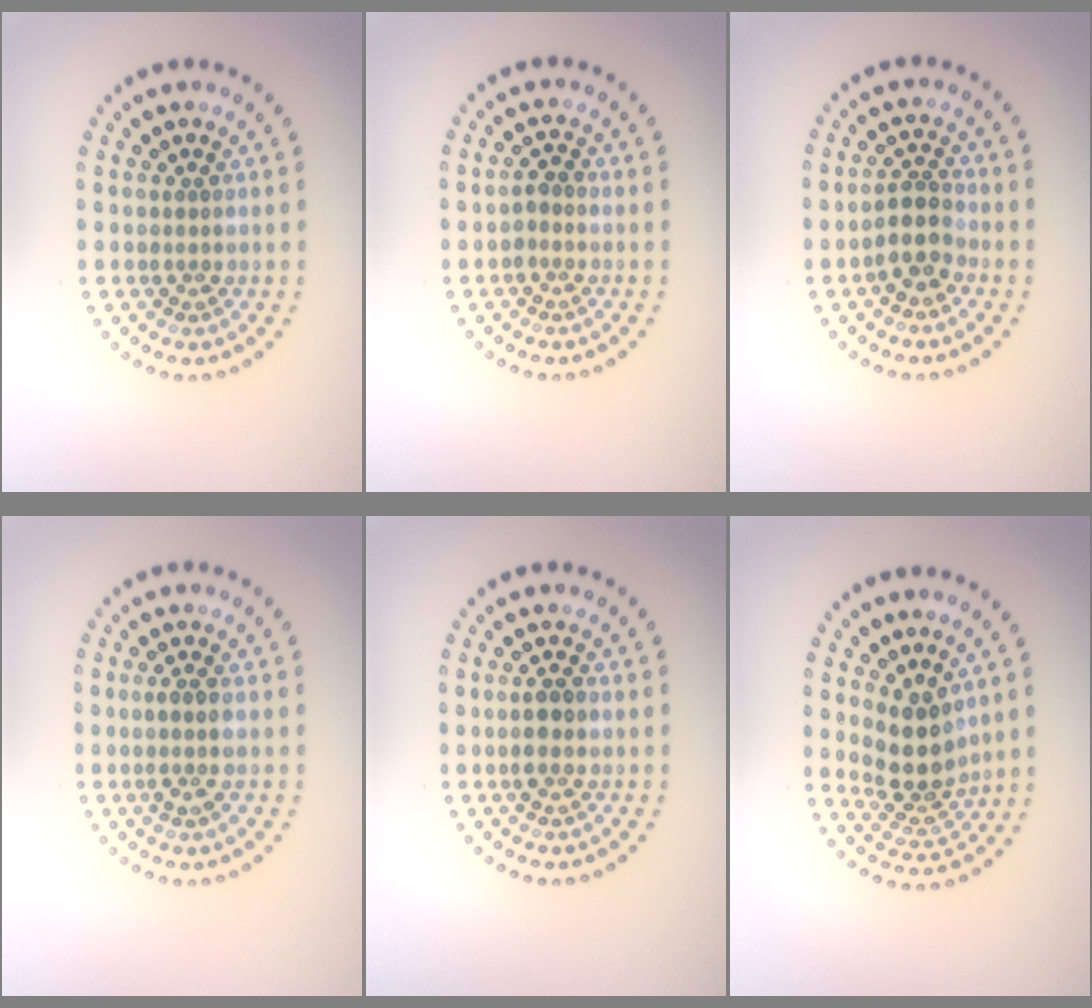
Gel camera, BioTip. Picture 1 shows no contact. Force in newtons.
{"total": 1.1, "press": 0.9, "slide": 0.6}
{"total": 2.6, "press": 2.4, "slide": 1.1}
{"total": 1.9, "press": 1.7, "slide": 1.0}
{"total": 1.7, "press": 1.7, "slide": 0.3}
{"total": 3.7, "press": 3.0, "slide": 2.2}